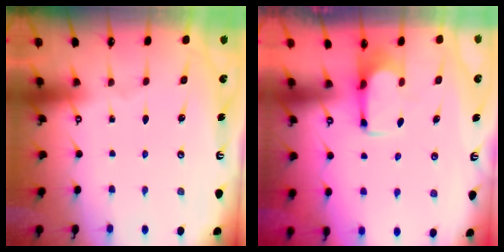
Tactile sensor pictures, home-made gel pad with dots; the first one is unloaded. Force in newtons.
{"total": 2.8, "press": 2.6, "slide": 1.1}